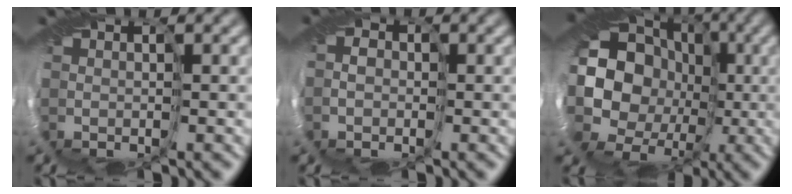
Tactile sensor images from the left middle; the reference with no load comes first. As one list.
[{"total": 1.7, "force": [-1.3, 1.1, 0.2], "torque": [0.013, -0.005, -0.029]}, {"total": 17.8, "force": [-4.2, 15.6, 7.5], "torque": [-0.130, -0.006, -0.120]}]